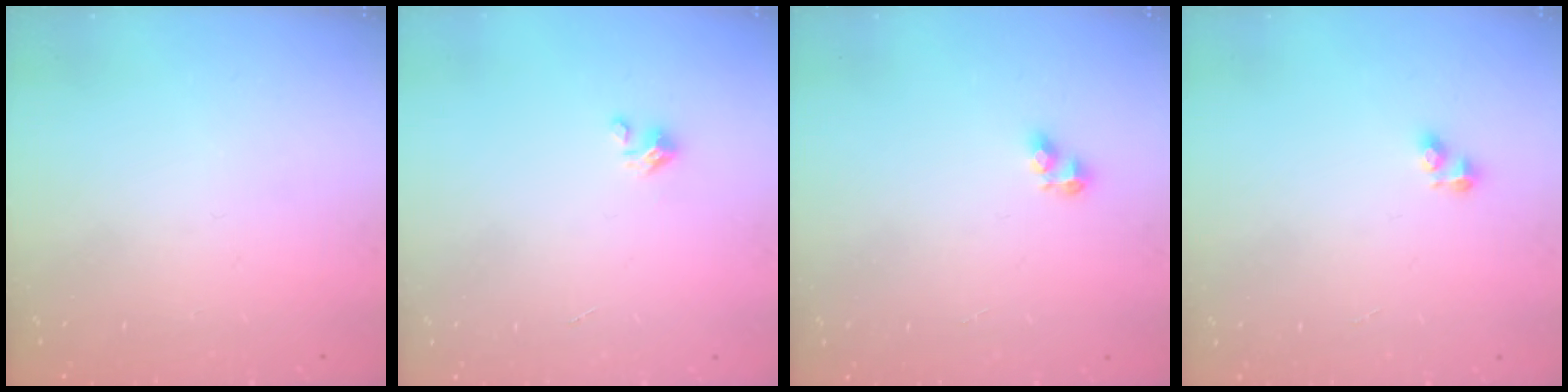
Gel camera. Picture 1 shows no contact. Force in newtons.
{"total": 1.5, "press": 1.5, "slide": 0.1}
{"total": 3.5, "press": 3.5, "slide": 0.4}
{"total": 2.6, "press": 2.6, "slide": 0.4}